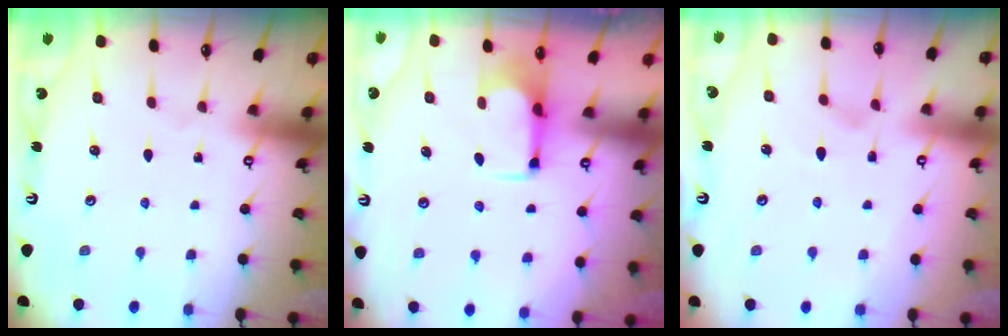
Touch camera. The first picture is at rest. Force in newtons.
{"total": 2.6, "press": 2.4, "slide": 1.1}
{"total": 2.3, "press": 2.0, "slide": 1.2}